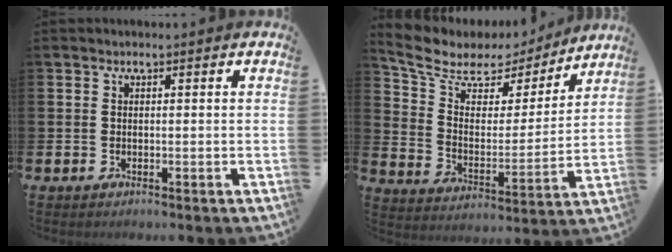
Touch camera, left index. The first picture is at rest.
{"total": 8.1, "force": [6.5, 4.0, 2.4], "torque": [-0.093, -0.038, 0.114]}